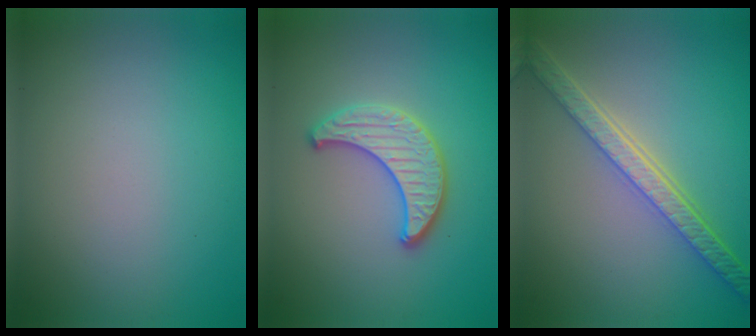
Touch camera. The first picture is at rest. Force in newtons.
{"total": 3.4, "press": 3.4, "slide": 0.5}
{"total": 5.3, "press": 4.2, "slide": 3.3}